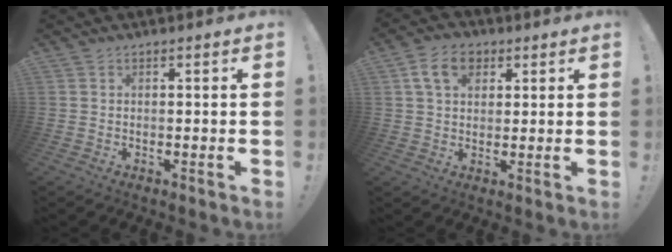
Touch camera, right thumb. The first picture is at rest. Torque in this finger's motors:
{"motor_torque": [0.62, 1.61, 0.56, 0.22, 0.10]}